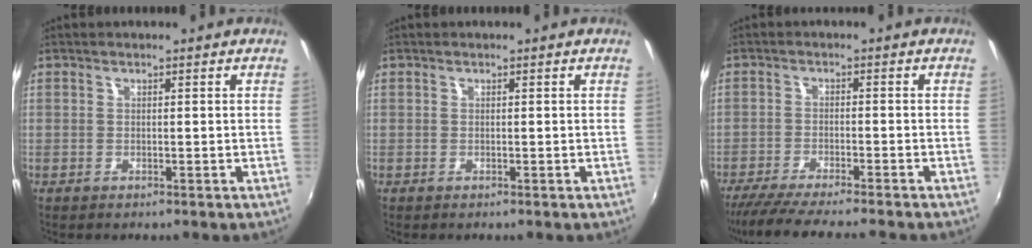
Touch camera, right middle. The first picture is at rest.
{"total": 0.0}
{"total": 10.5, "force": [-9.3, -0.3, 4.9], "torque": [-0.111, -0.025, -0.154]}